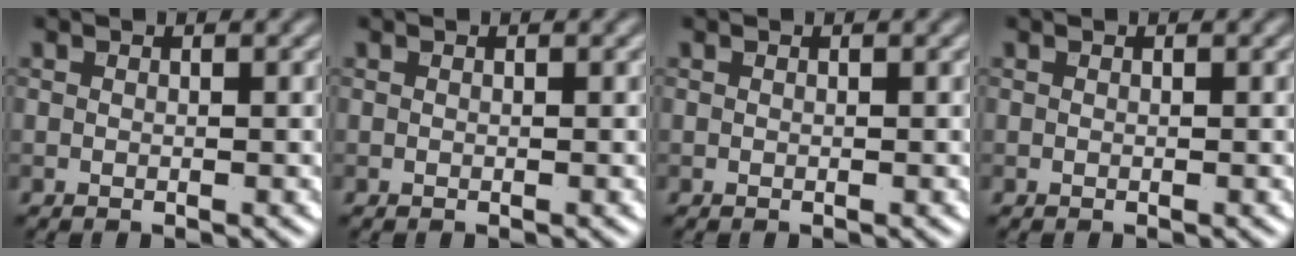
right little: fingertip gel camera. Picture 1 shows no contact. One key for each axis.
{"total": 0.0}
{"total": 0.0}
{"total": 0.0}